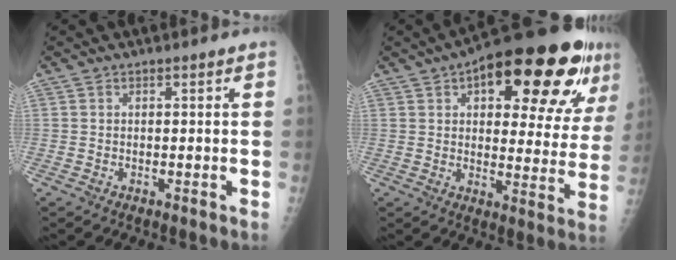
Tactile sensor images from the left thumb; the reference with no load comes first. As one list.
[{"total": 24.7, "force": [12.0, 9.6, 19.4], "torque": [-0.233, -0.002, 0.165]}]